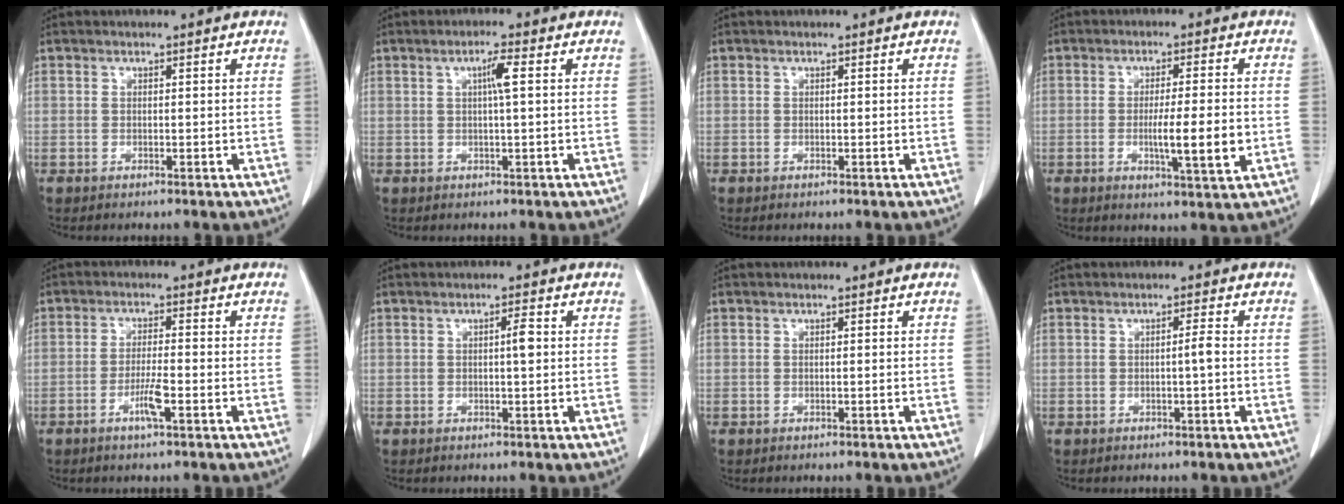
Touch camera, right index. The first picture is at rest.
{"total": 2.9, "force": [0.6, -0.1, 2.8], "torque": [-0.050, 0.003, 0.010]}
{"total": 0.0}
{"total": 7.4, "force": [-1.4, 0.3, 7.3], "torque": [-0.116, -0.013, -0.022]}
{"total": 4.0, "force": [-1.8, 0.0, 3.5], "torque": [-0.068, -0.005, -0.035]}
{"total": 1.9, "force": [0.1, 0.2, 1.9], "torque": [-0.031, 0.002, 0.002]}
{"total": 0.0}
{"total": 1.4, "force": [-0.3, -0.2, 1.4], "torque": [-0.022, 0.001, -0.004]}